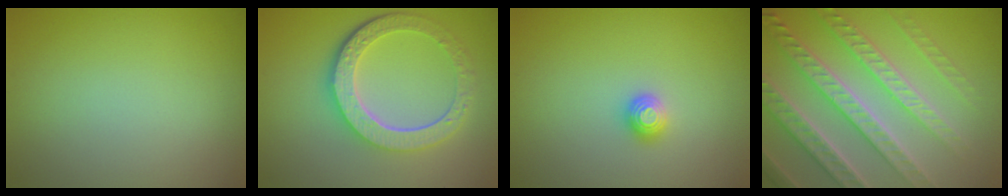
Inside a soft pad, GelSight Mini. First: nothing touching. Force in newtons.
{"total": 6.2, "press": 4.6, "slide": 4.2}
{"total": 1.2, "press": 1.2, "slide": 0.2}
{"total": 7.0, "press": 6.8, "slide": 1.7}